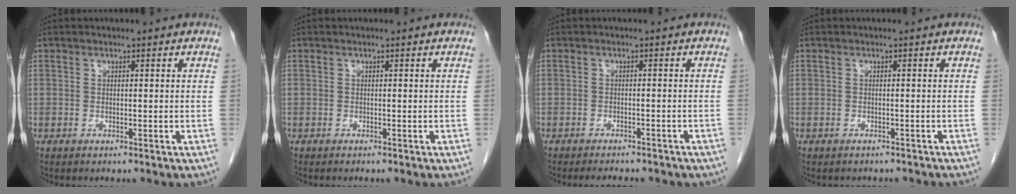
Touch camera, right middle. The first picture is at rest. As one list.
[{"total": 0.6, "force": [-0.6, 0.0, 0.3], "torque": [-0.002, 0.000, -0.010]}, {"total": 8.1, "force": [-7.0, 2.4, 3.2], "torque": [-0.039, 0.001, -0.077]}, {"total": 3.7, "force": [-3.3, 1.4, 0.9], "torque": [-0.013, 0.000, -0.037]}]